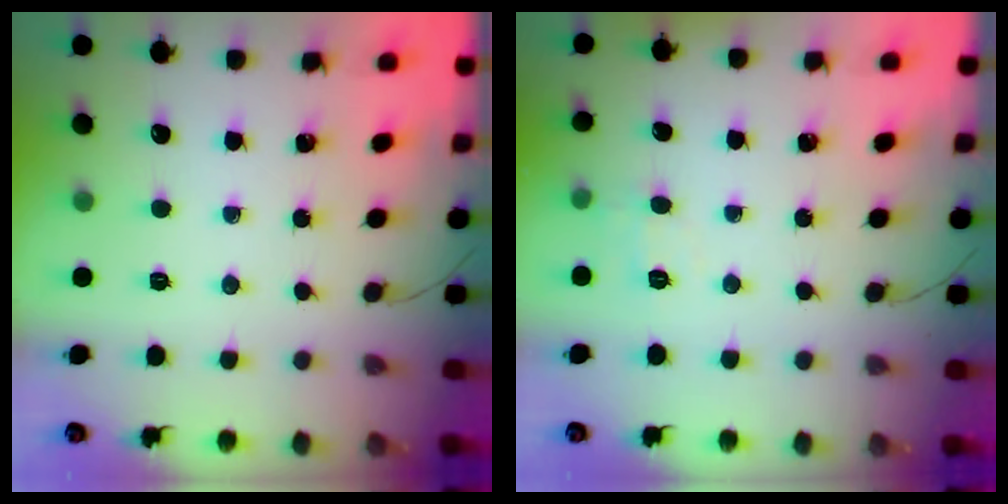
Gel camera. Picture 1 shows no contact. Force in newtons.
{"total": 5.3, "press": 5.0, "slide": 1.5}